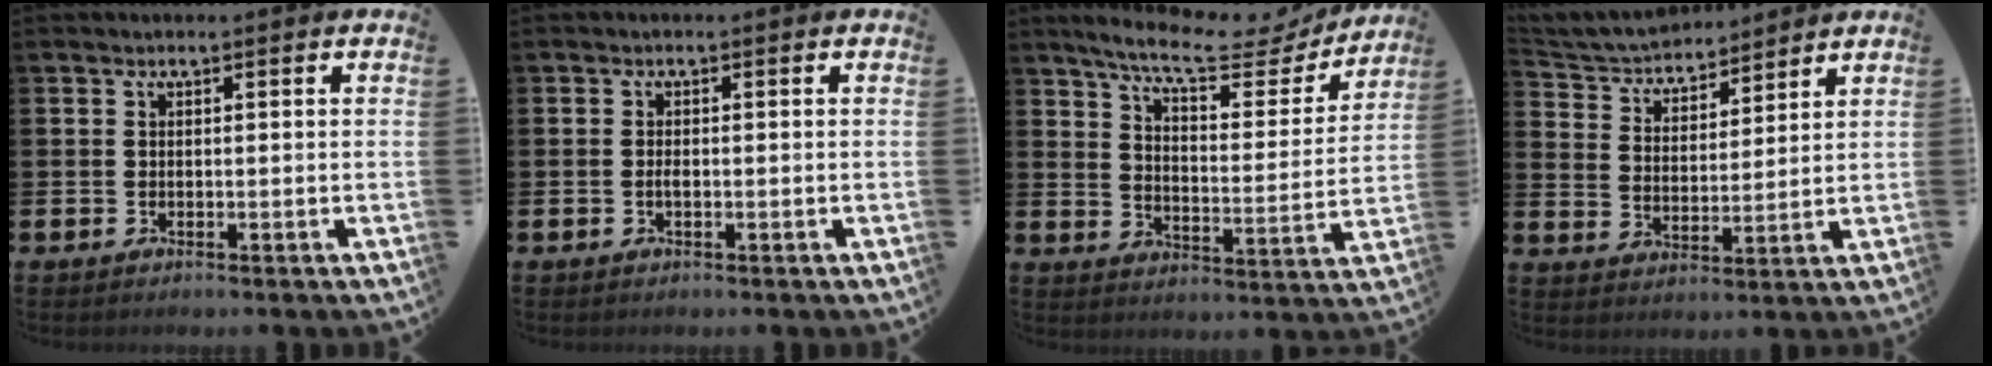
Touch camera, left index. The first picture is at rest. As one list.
[{"total": 0.8, "force": [-0.3, 0.3, 0.7], "torque": [-0.020, 0.002, -0.004]}, {"total": 8.9, "force": [7.8, 2.0, 3.7], "torque": [-0.086, -0.055, 0.128]}, {"total": 4.9, "force": [4.6, 1.5, 0.4], "torque": [-0.039, -0.032, 0.078]}]